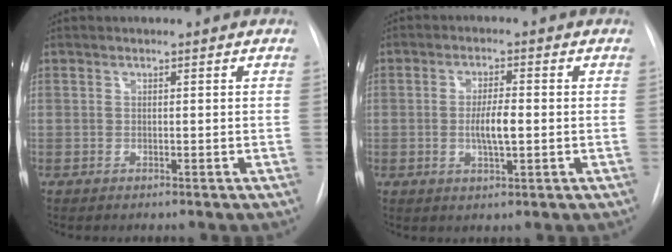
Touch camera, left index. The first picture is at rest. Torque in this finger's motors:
{"motor_torque": [0.49, 0.16, 0.12, 0.06]}